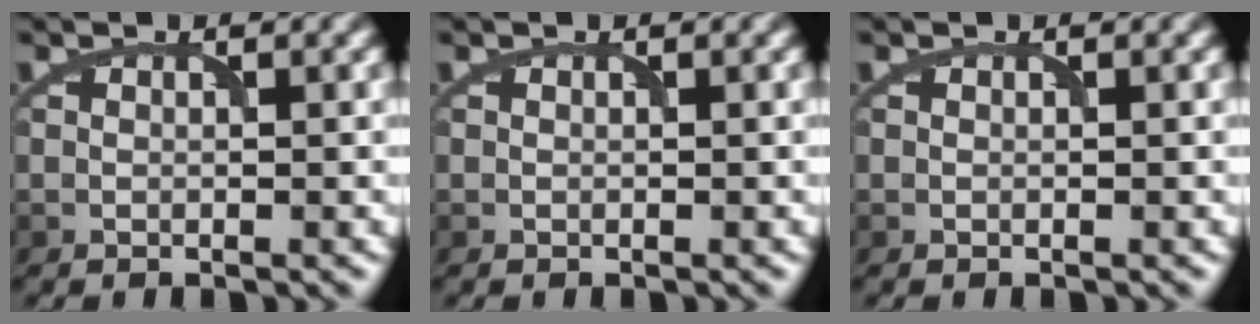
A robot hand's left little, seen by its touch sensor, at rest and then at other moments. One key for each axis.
{"total": 0.0}
{"total": 0.0}